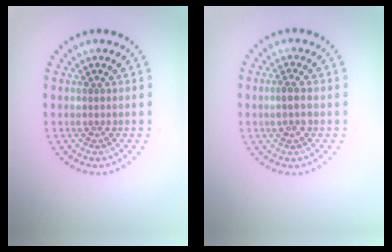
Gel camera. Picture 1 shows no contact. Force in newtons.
{"total": 1.7, "press": 1.7, "slide": 0.4}